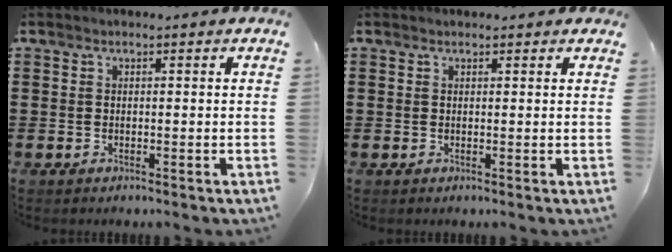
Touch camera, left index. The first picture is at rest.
{"total": 0.7, "force": [0.6, 0.4, 0.1], "torque": [-0.002, 0.002, 0.012]}